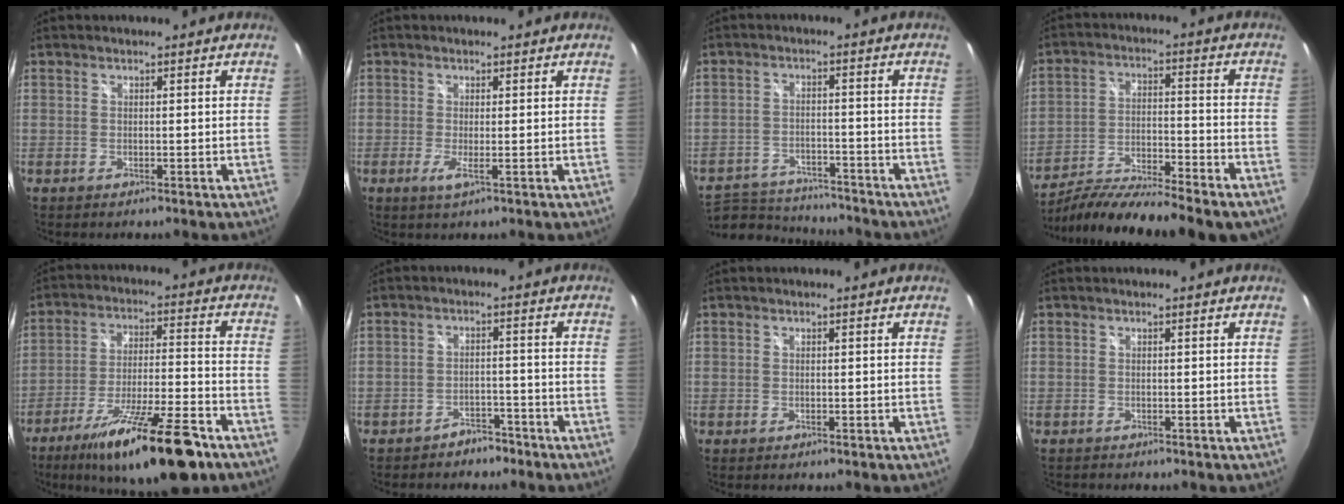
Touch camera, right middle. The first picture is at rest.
{"total": 2.0, "force": [-0.6, 0.0, 2.0], "torque": [-0.040, -0.009, -0.011]}
{"total": 15.4, "force": [-13.7, 4.8, 5.1], "torque": [-0.125, -0.001, -0.207]}
{"total": 17.7, "force": [-15.1, 0.6, 9.1], "torque": [-0.168, -0.044, -0.251]}
{"total": 20.2, "force": [-14.3, 3.9, 13.8], "torque": [-0.242, -0.030, -0.227]}
{"total": 4.5, "force": [-3.9, 2.3, 0.7], "torque": [-0.021, 0.016, -0.053]}
{"total": 0.6, "force": [-0.5, 0.2, 0.3], "torque": [-0.005, -0.002, -0.009]}
{"total": 1.2, "force": [-1.1, 0.3, 0.1], "torque": [-0.005, -0.006, -0.020]}